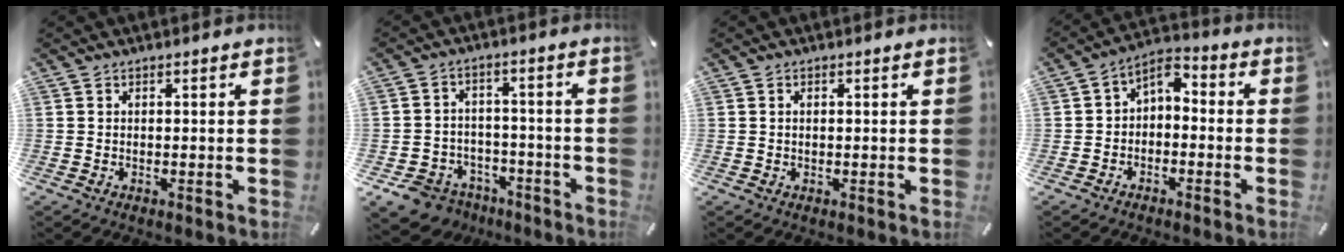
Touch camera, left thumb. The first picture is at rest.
{"total": 8.6, "force": [-5.7, 6.1, 2.1], "torque": [-0.049, 0.039, -0.103]}
{"total": 0.7, "force": [0.1, 0.4, 0.5], "torque": [-0.011, 0.001, 0.001]}
{"total": 4.2, "force": [-2.3, 3.1, 1.8], "torque": [-0.029, 0.012, -0.048]}